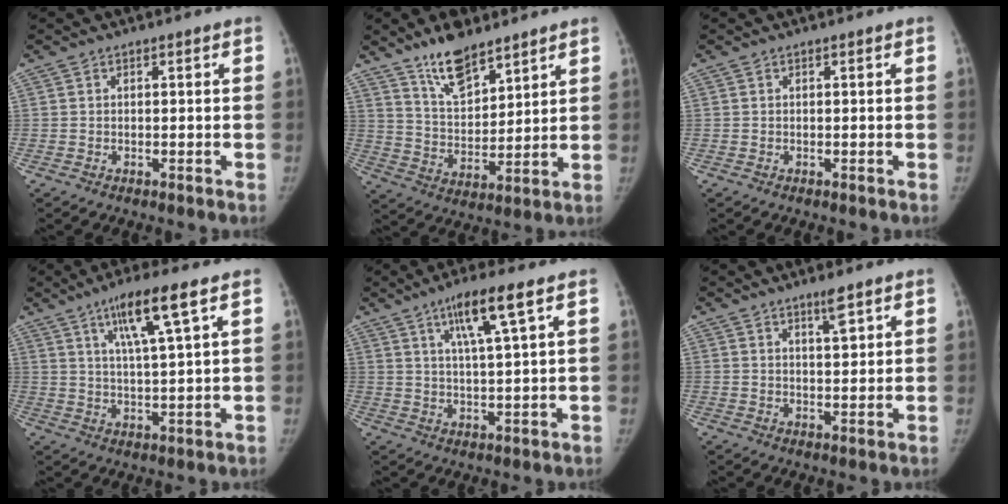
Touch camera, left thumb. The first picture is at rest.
{"total": 11.3, "force": [8.6, 4.4, 5.9], "torque": [-0.081, -0.059, 0.164]}
{"total": 0.0}
{"total": 9.9, "force": [5.0, 0.6, 8.5], "torque": [-0.156, -0.019, 0.090]}
{"total": 8.8, "force": [4.4, 0.4, 7.6], "torque": [-0.142, -0.017, 0.081]}
{"total": 3.7, "force": [2.3, 0.9, 2.8], "torque": [-0.038, -0.017, 0.039]}